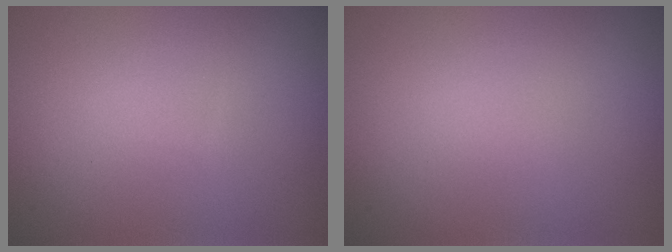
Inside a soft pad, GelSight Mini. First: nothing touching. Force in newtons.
{"total": 0.0}